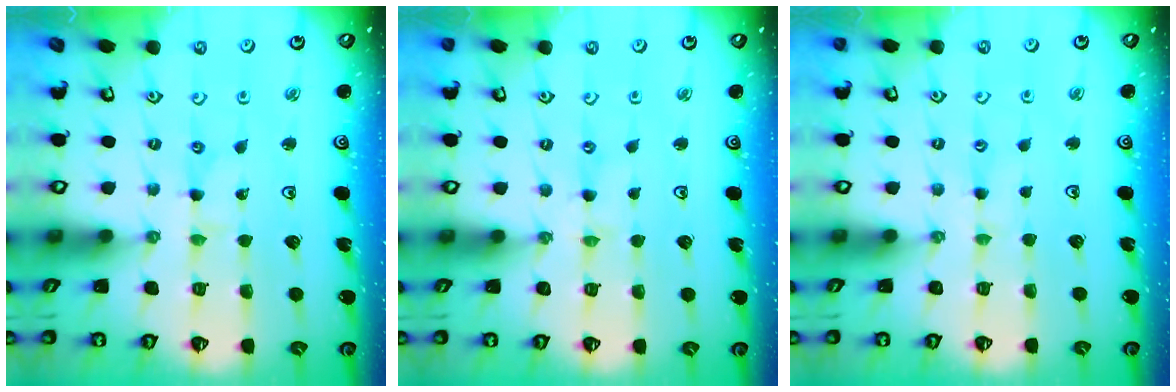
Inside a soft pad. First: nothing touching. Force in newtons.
{"total": 0.0}
{"total": 2.1, "press": 2.0, "slide": 0.3}